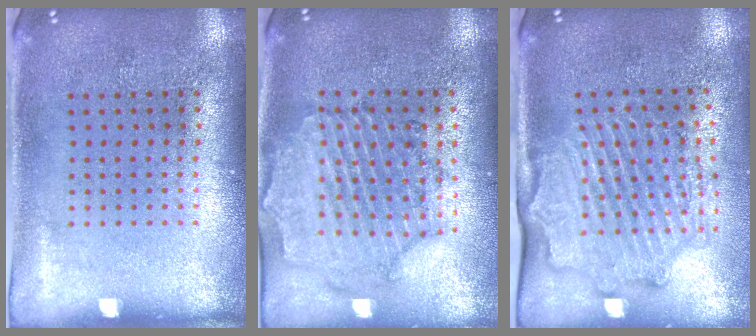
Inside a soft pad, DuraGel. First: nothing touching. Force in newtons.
{"total": 0.8, "press": 0.7, "slide": 0.3}
{"total": 2.2, "press": 2.2, "slide": 0.2}